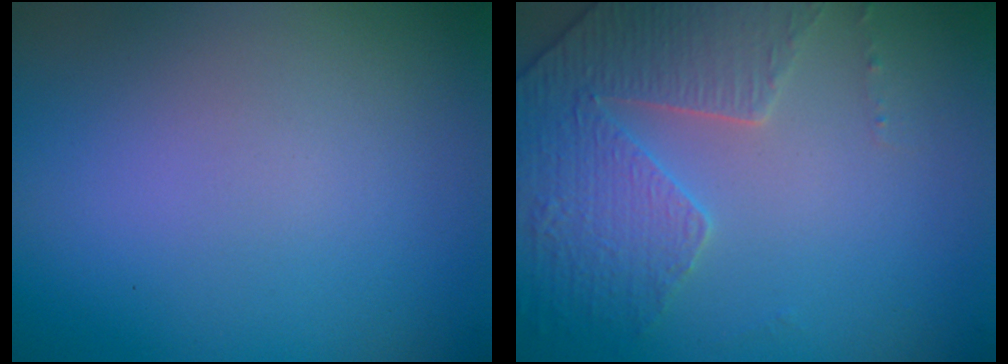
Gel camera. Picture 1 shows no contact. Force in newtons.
{"total": 3.9, "press": 3.8, "slide": 1.1}